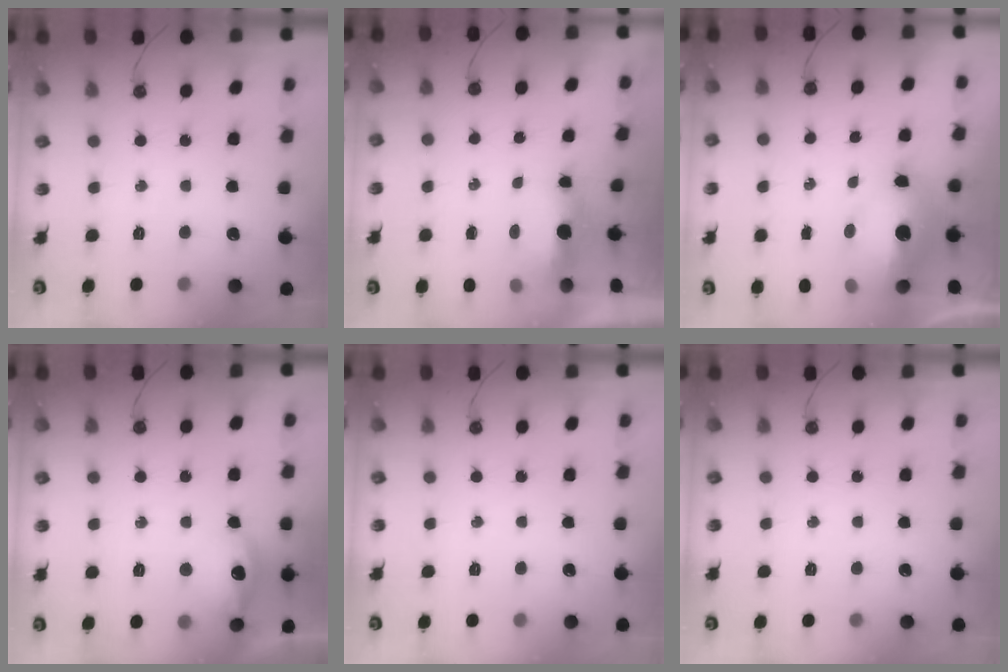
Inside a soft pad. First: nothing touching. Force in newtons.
{"total": 5.2, "press": 5.0, "slide": 1.1}
{"total": 12.5, "press": 12.4, "slide": 1.1}
{"total": 13.0, "press": 12.9, "slide": 1.0}
{"total": 0.0}
{"total": 0.0}